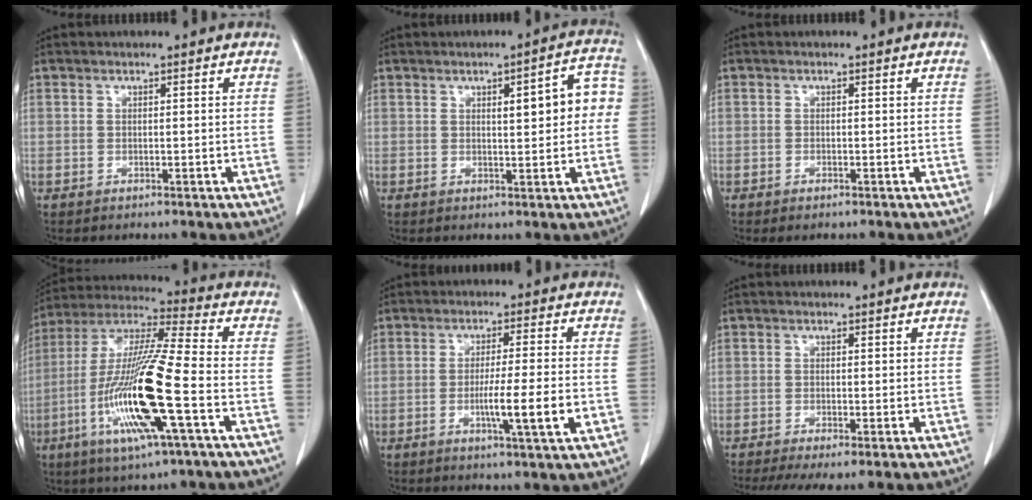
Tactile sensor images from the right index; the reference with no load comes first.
{"total": 7.1, "force": [1.0, 1.9, 6.8], "torque": [-0.082, 0.023, 0.012]}
{"total": 0.8, "force": [-0.5, 0.2, 0.5], "torque": [-0.011, -0.002, -0.003]}
{"total": 18.4, "force": [-5.6, 0.6, 17.5], "torque": [-0.361, -0.019, -0.111]}
{"total": 8.0, "force": [-2.1, -0.4, 7.7], "torque": [-0.124, -0.015, -0.036]}
{"total": 5.9, "force": [-4.4, 0.7, 3.9], "torque": [-0.060, -0.014, -0.071]}